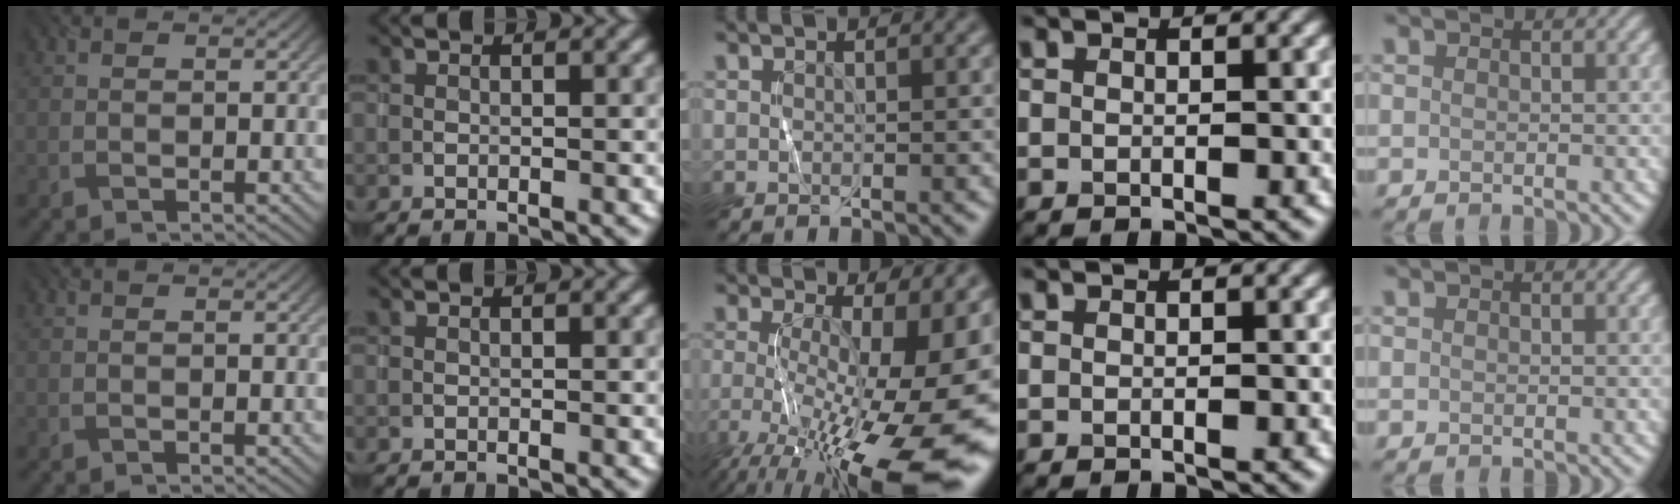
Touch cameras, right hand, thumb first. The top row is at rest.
{"middle": {"total": 17.3, "force": [-4.2, 6.1, 15.6], "torque": [-0.230, -0.037, -0.054]}}